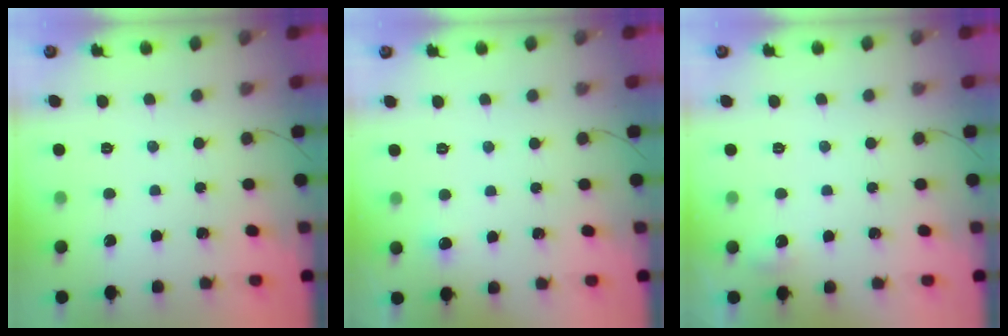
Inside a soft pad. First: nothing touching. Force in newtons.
{"total": 3.2, "press": 2.9, "slide": 1.3}
{"total": 3.9, "press": 3.8, "slide": 1.1}